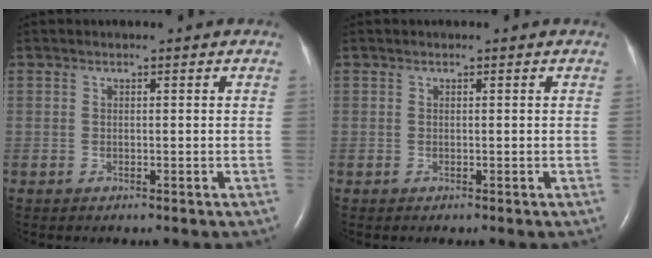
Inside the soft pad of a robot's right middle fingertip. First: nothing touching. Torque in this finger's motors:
{"motor_torque": [-0.01, 0.02, 0.01, 0.01]}